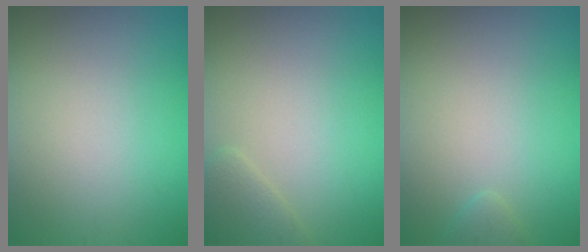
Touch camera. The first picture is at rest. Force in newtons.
{"total": 2.0, "press": 2.0, "slide": 0.2}
{"total": 1.0, "press": 1.0, "slide": 0.1}